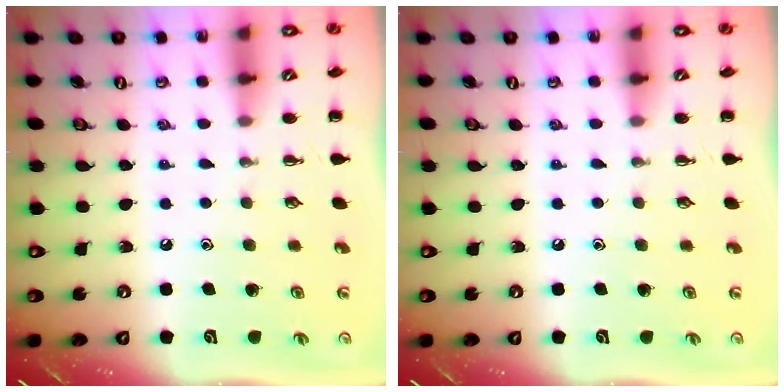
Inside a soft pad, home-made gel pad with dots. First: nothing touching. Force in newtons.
{"total": 0.0}